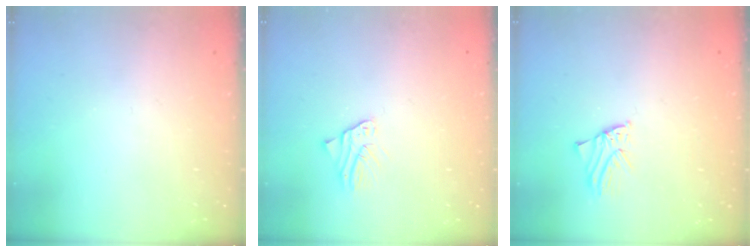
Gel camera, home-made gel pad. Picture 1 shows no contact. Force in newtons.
{"total": 2.6, "press": 2.6, "slide": 0.1}
{"total": 1.2, "press": 1.2, "slide": 0.0}